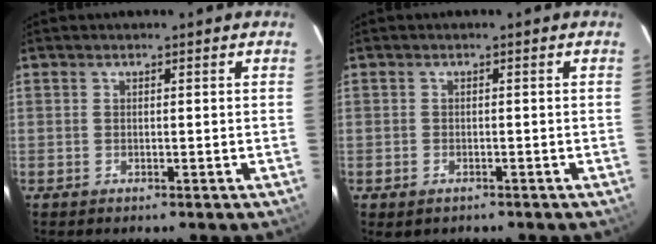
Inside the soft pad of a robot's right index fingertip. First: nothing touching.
{"total": 0.8, "force": [-0.7, 0.5, 0.2], "torque": [-0.004, 0.002, -0.011]}